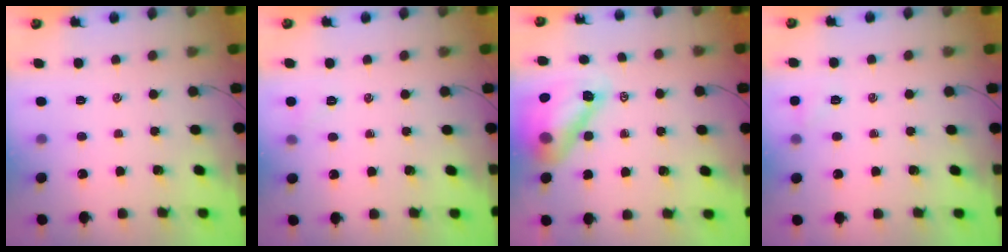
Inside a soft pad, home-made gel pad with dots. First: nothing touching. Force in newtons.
{"total": 3.7, "press": 3.6, "slide": 1.0}
{"total": 12.5, "press": 11.9, "slide": 4.0}
{"total": 4.5, "press": 4.3, "slide": 1.1}